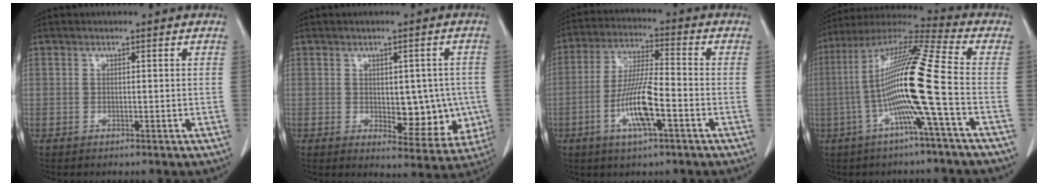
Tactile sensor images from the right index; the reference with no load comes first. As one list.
[{"total": 8.9, "force": [-0.7, 4.7, 7.5], "torque": [-0.077, 0.003, 0.005]}, {"total": 10.3, "force": [-3.7, 1.5, 9.5], "torque": [-0.189, -0.005, -0.070]}, {"total": 15.7, "force": [-3.1, -1.5, 15.4], "torque": [-0.292, 0.009, -0.072]}]